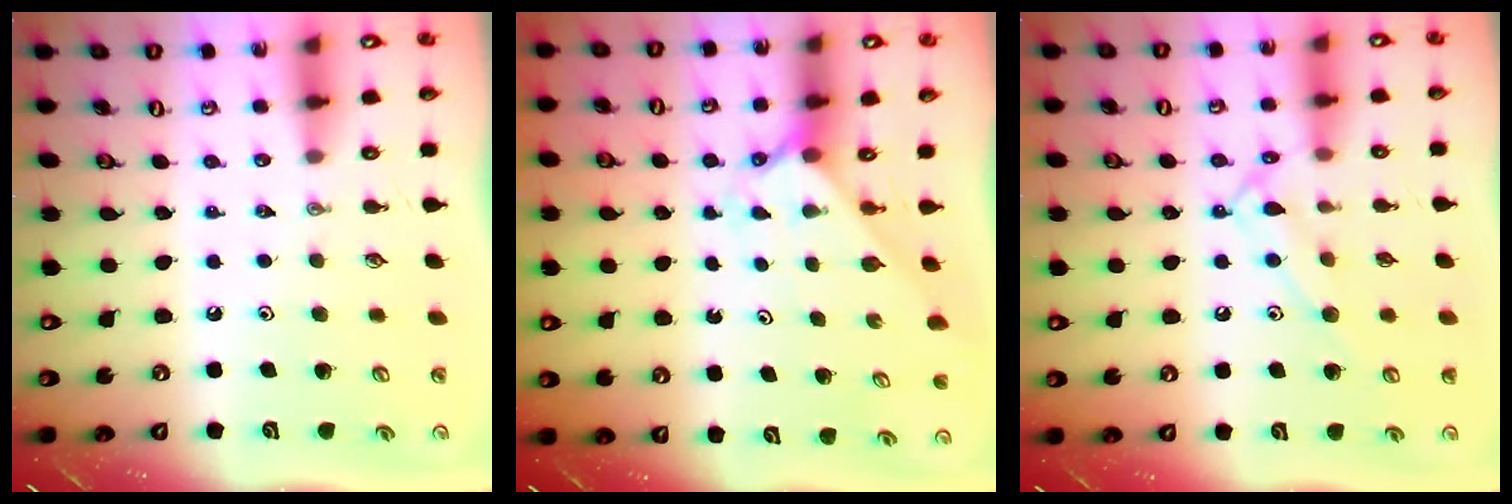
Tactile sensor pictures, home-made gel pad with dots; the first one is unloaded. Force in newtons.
{"total": 1.9, "press": 1.9, "slide": 0.2}
{"total": 11.6, "press": 11.6, "slide": 0.7}